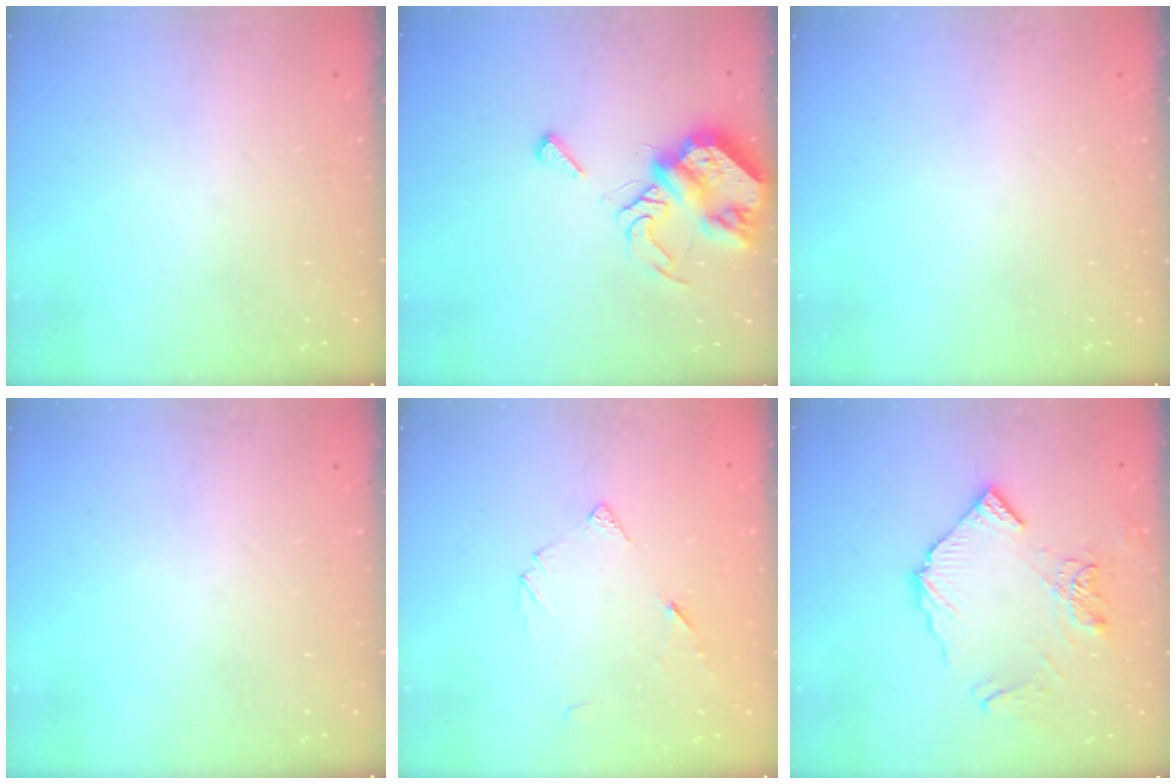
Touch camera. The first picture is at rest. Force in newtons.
{"total": 8.7, "press": 8.6, "slide": 1.2}
{"total": 0.0}
{"total": 0.0}
{"total": 6.3, "press": 6.2, "slide": 0.8}
{"total": 11.6, "press": 11.5, "slide": 1.3}